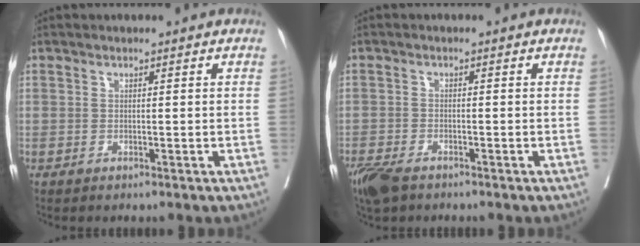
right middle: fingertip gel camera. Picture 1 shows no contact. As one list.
[{"total": 5.4, "force": [-4.1, 2.1, 2.8], "torque": [-0.053, -0.009, -0.074]}]